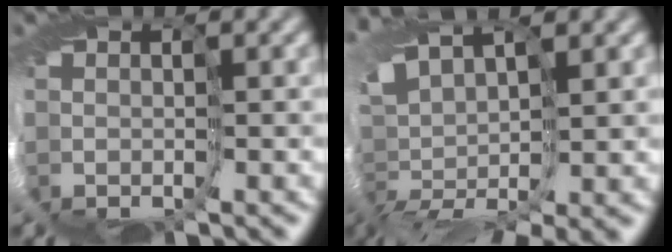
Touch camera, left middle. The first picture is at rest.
{"total": 7.0, "force": [0.3, 2.2, 6.7], "torque": [-0.161, -0.002, 0.000]}